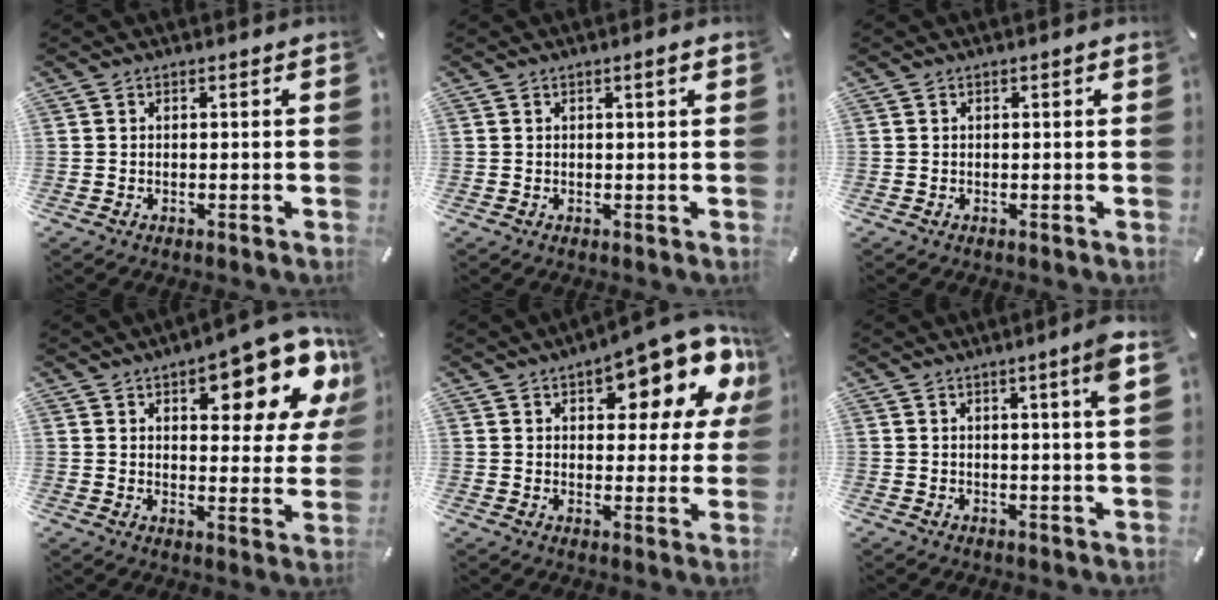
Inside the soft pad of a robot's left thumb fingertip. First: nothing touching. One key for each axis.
{"total": 1.7, "fx": 0.7, "fy": 0.2, "fz": 1.6, "tx": -0.023, "ty": -0.001, "tz": 0.009}
{"total": 0.7, "fx": 0.2, "fy": 0.2, "fz": 0.7, "tx": -0.013, "ty": 0.003, "tz": 0.002}
{"total": 17.2, "fx": 9.5, "fy": 7.0, "fz": 12.5, "tx": -0.150, "ty": -0.063, "tz": 0.151}
{"total": 15.7, "fx": 9.5, "fy": 6.4, "fz": 10.7, "tx": -0.130, "ty": -0.070, "tz": 0.157}
{"total": 5.8, "fx": 2.6, "fy": 0.0, "fz": 5.2, "tx": -0.077, "ty": -0.012, "tz": 0.037}